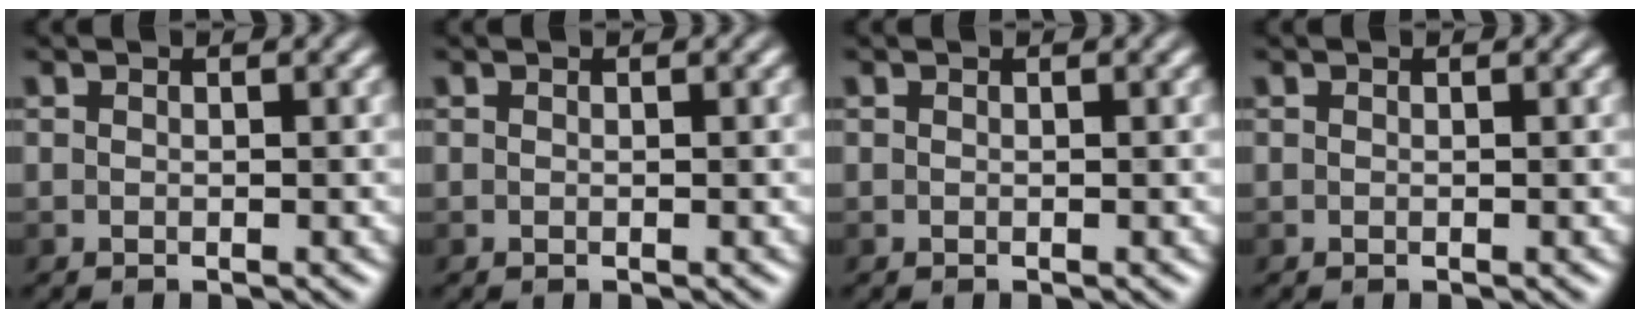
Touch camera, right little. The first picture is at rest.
{"total": 0.0}
{"total": 0.0}
{"total": 0.0}